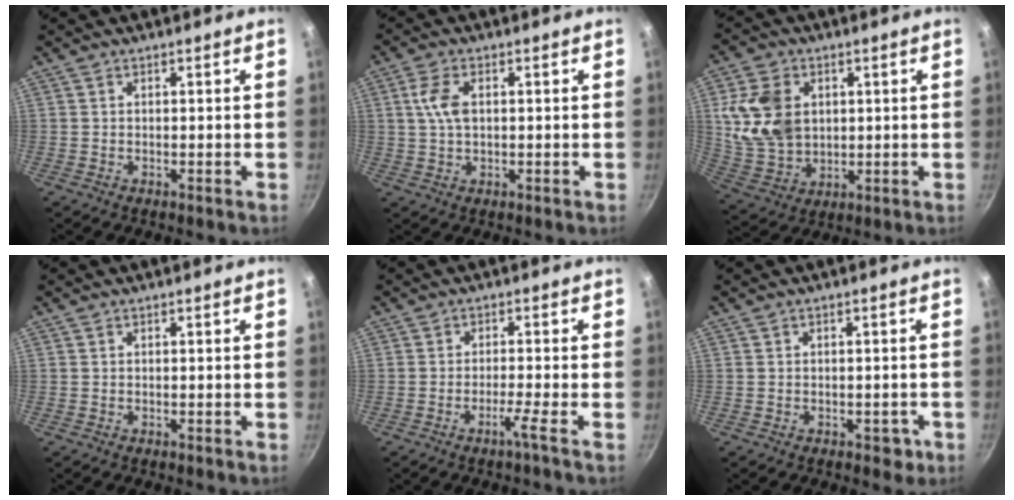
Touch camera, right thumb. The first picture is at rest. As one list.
[{"total": 5.4, "force": [1.1, 3.0, 4.4], "torque": [-0.089, 0.005, 0.020]}, {"total": 13.4, "force": [2.8, 10.0, 8.6], "torque": [-0.148, -0.012, 0.068]}, {"total": 0.0}, {"total": 2.8, "force": [-1.6, -0.8, 2.2], "torque": [-0.050, 0.006, -0.031]}, {"total": 2.6, "force": [-1.1, 1.7, 1.7], "torque": [0.001, 0.013, -0.005]}]